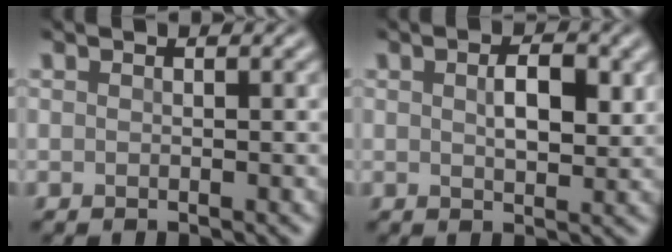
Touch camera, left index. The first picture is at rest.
{"total": 3.5, "force": [0.8, 1.7, 3.0], "torque": [-0.054, 0.000, 0.016]}